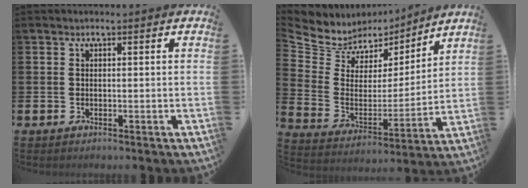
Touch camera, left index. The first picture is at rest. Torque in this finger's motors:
{"motor_torque": [1.17, -0.96, 0.15, 0.00]}